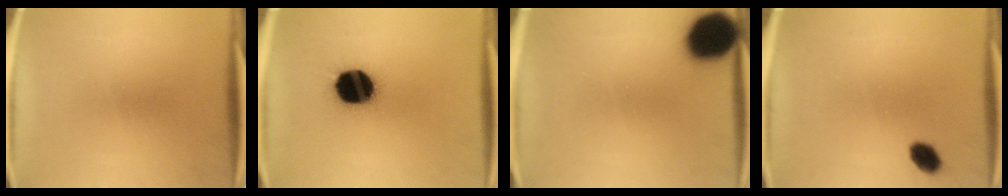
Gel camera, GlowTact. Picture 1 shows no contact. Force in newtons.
{"total": 18.0}
{"total": 16.3}
{"total": 3.8}